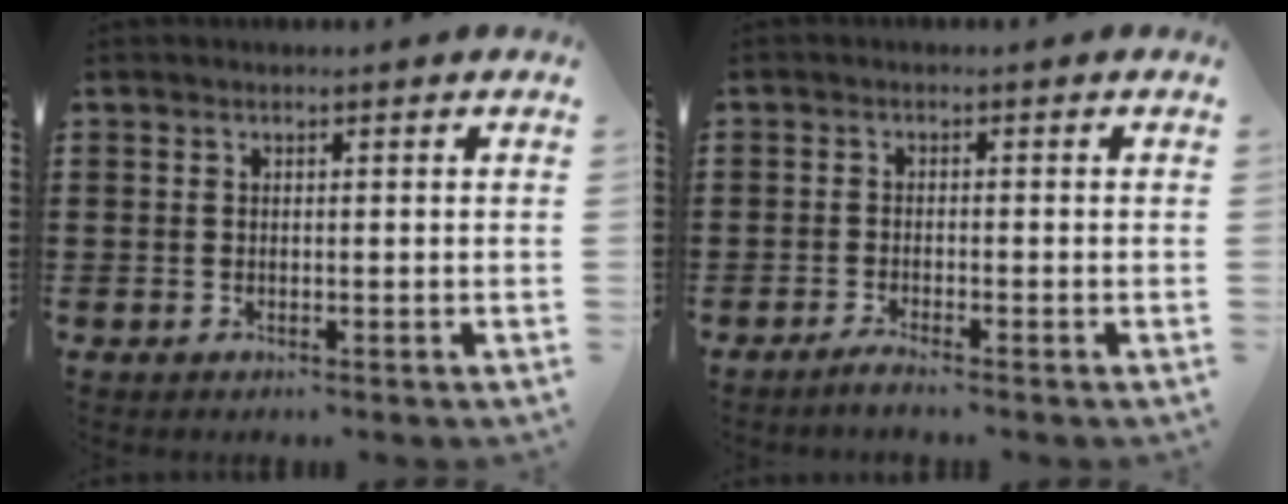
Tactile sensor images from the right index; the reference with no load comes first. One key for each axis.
{"total": 1.6, "fx": -1.5, "fy": -0.2, "fz": 0.6, "tx": -0.009, "ty": -0.003, "tz": -0.026}